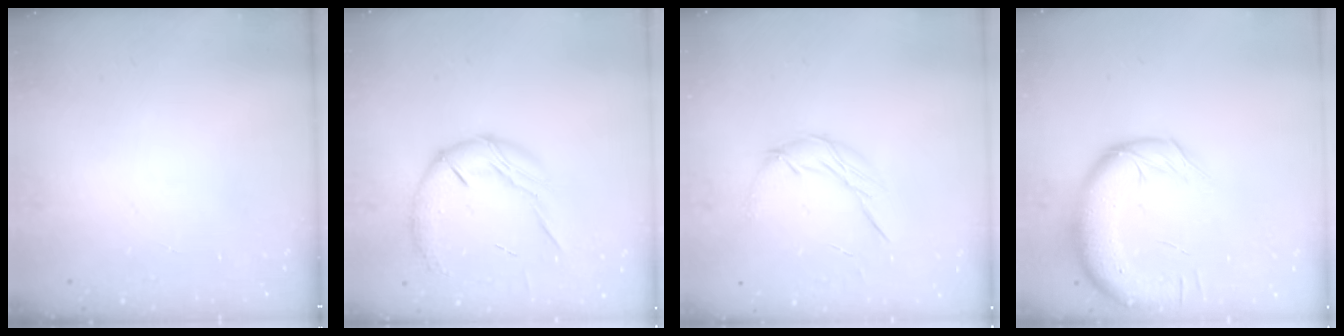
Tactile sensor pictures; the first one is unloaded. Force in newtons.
{"total": 12.1, "press": 12.0, "slide": 1.1}
{"total": 7.9, "press": 7.9, "slide": 0.2}
{"total": 13.9, "press": 13.4, "slide": 3.7}